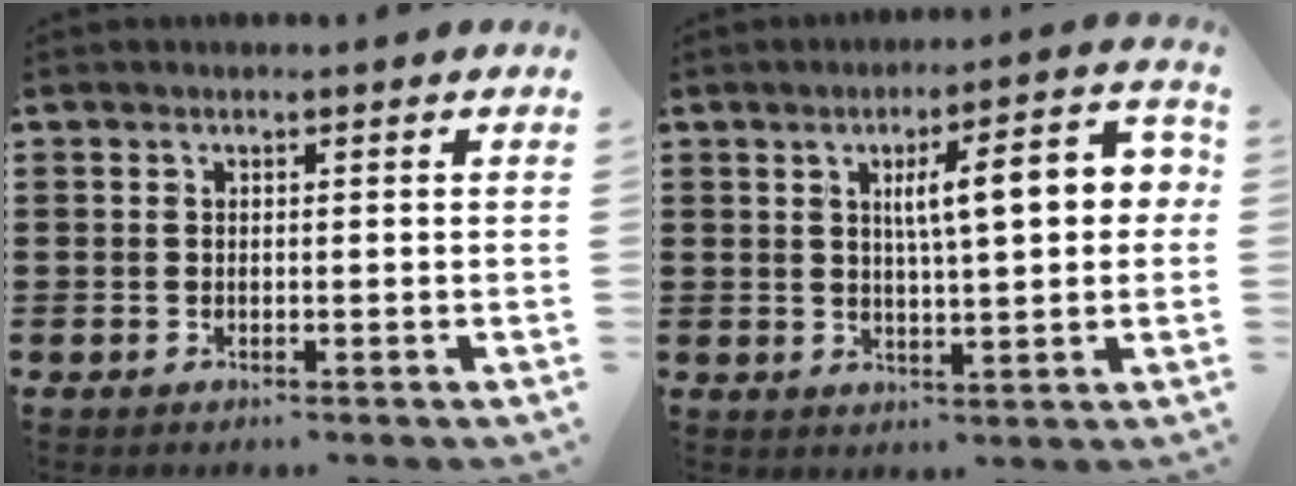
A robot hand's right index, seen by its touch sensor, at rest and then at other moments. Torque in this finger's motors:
{"motor_torque": [1.00, 0.38, 0.74, 0.17]}